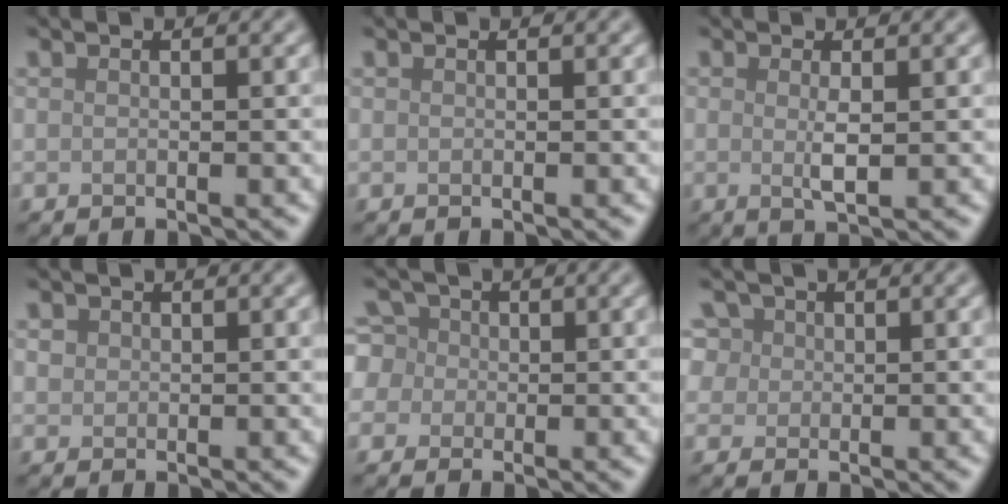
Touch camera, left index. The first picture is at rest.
{"total": 0.0}
{"total": 1.8, "force": [0.2, 0.3, 1.7], "torque": [-0.033, -0.002, 0.003]}
{"total": 0.8, "force": [0.4, 0.7, 0.1], "torque": [0.000, -0.001, 0.006]}
{"total": 5.1, "force": [0.9, 4.6, 2.0], "torque": [-0.034, 0.039, -0.025]}
{"total": 5.7, "force": [2.7, 4.3, 2.5], "torque": [-0.056, 0.022, 0.025]}